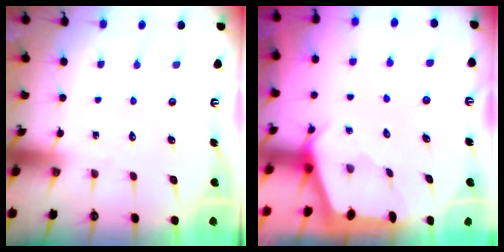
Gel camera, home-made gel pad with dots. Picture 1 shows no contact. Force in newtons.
{"total": 2.2, "press": 2.2, "slide": 0.3}